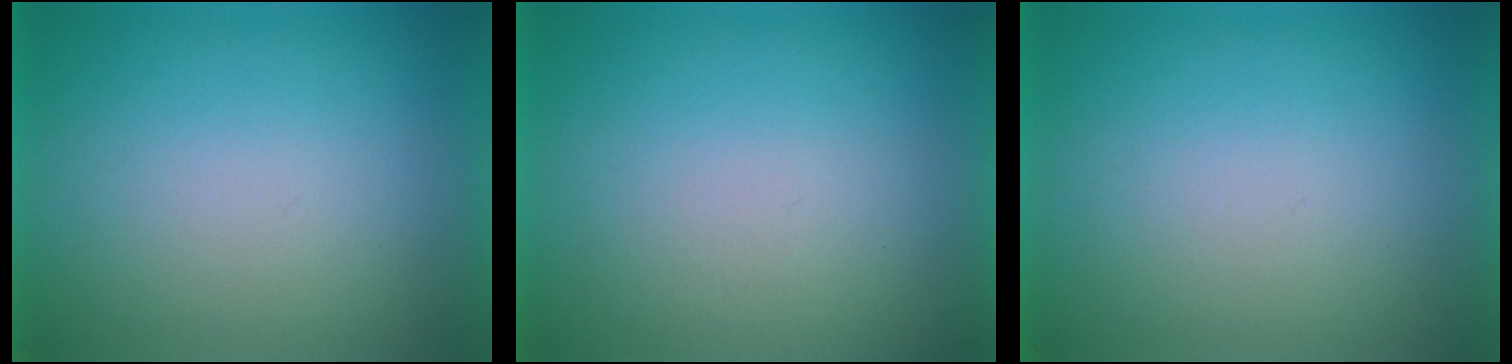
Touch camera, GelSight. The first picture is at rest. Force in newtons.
{"total": 2.0}
{"total": 1.1}